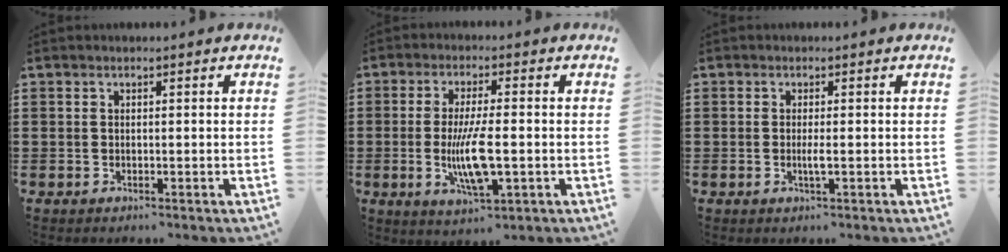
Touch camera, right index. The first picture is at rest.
{"total": 8.2, "force": [-1.3, 2.1, 7.8], "torque": [-0.168, -0.016, -0.029]}
{"total": 1.7, "force": [-0.3, 0.0, 1.7], "torque": [-0.031, -0.005, -0.005]}